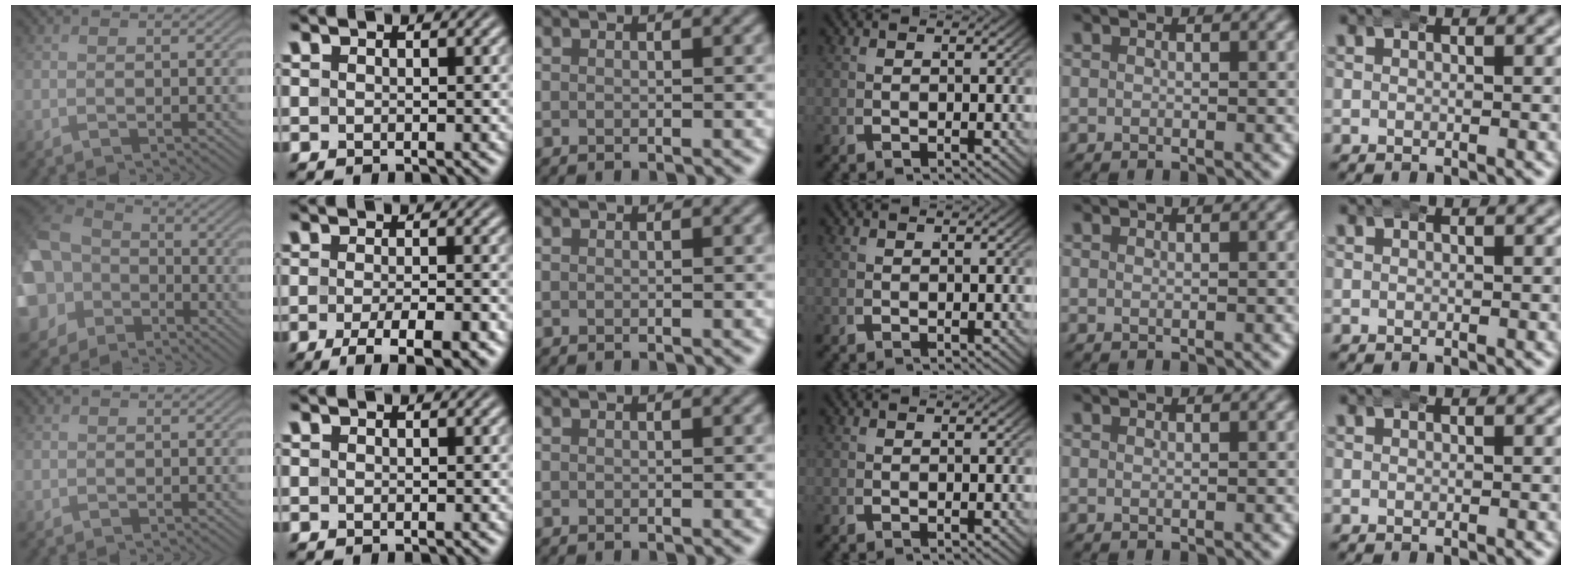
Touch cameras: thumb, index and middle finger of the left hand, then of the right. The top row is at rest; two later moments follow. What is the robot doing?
{"motion": "wrap", "object": "arm wrap"}